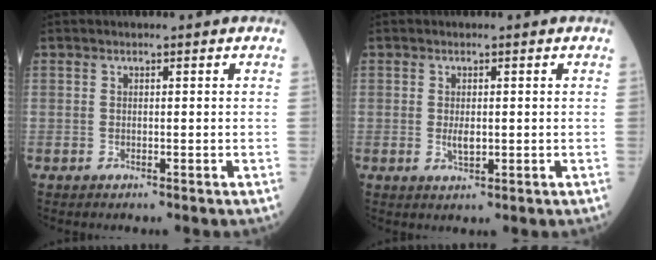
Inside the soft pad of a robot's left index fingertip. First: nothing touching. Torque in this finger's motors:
{"motor_torque": [0.51, -0.21, 0.22, 0.04]}